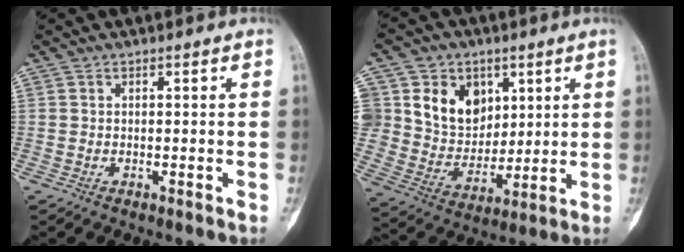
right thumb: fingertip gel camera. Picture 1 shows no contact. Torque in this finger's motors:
{"motor_torque": [-0.50, 1.00, 0.96, 0.64, 0.09]}